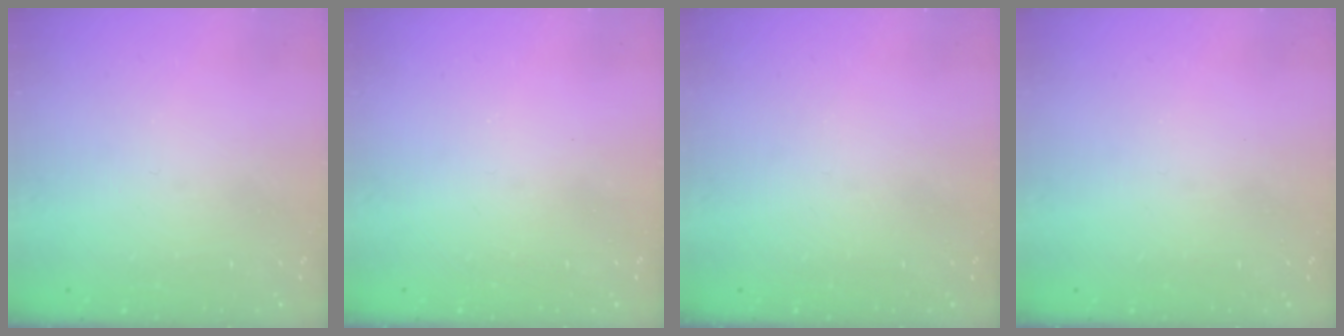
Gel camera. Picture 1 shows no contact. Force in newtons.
{"total": 2.5, "press": 2.4, "slide": 0.4}
{"total": 0.0}
{"total": 0.0}